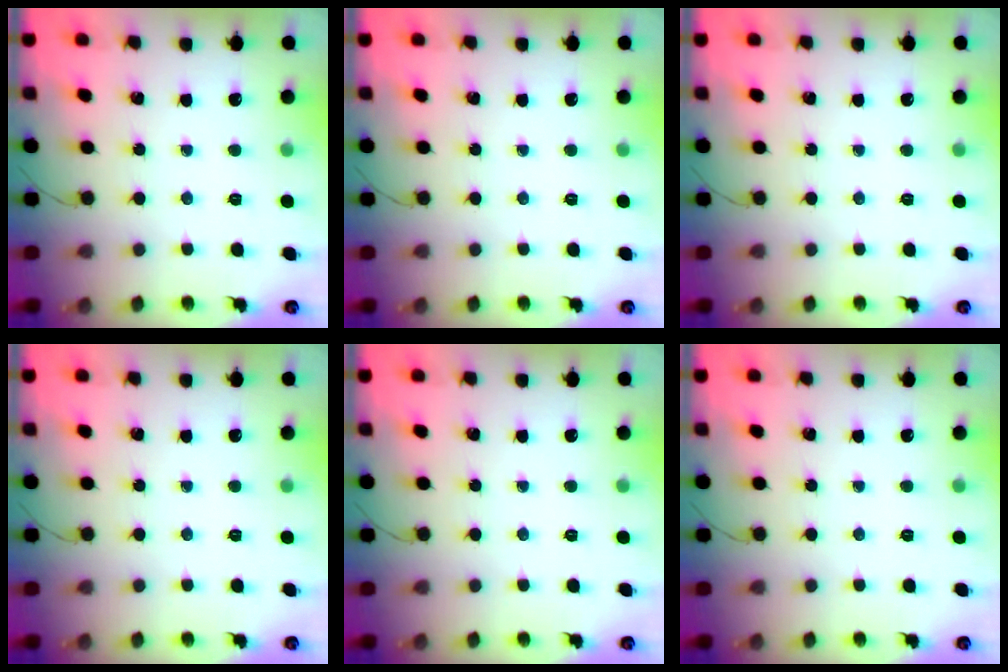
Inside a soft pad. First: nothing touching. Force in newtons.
{"total": 0.0}
{"total": 0.0}
{"total": 0.0}
{"total": 0.0}
{"total": 0.0}